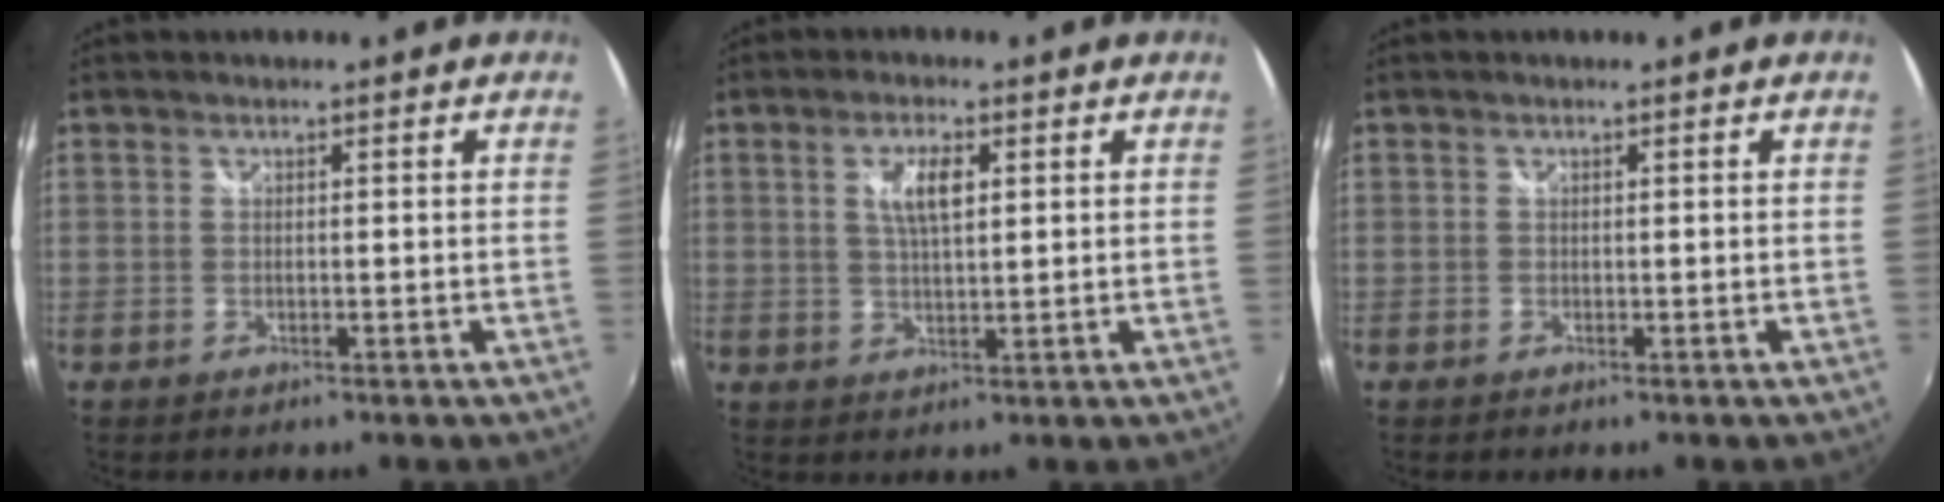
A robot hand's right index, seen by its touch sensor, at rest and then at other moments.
{"total": 5.1, "force": [1.6, 1.8, 4.6], "torque": [-0.082, 0.002, 0.029]}
{"total": 0.0}